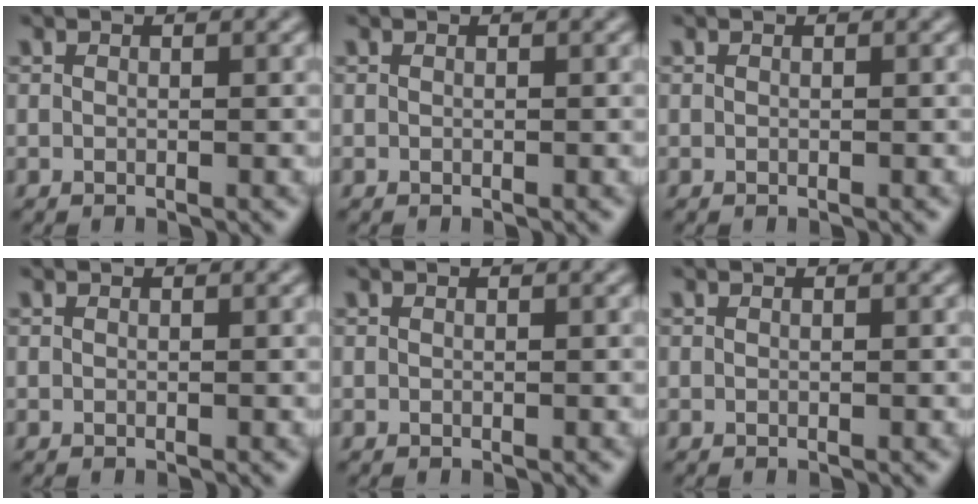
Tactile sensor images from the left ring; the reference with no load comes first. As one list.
[{"total": 0.0}, {"total": 0.0}, {"total": 0.0}, {"total": 0.0}, {"total": 0.0}]